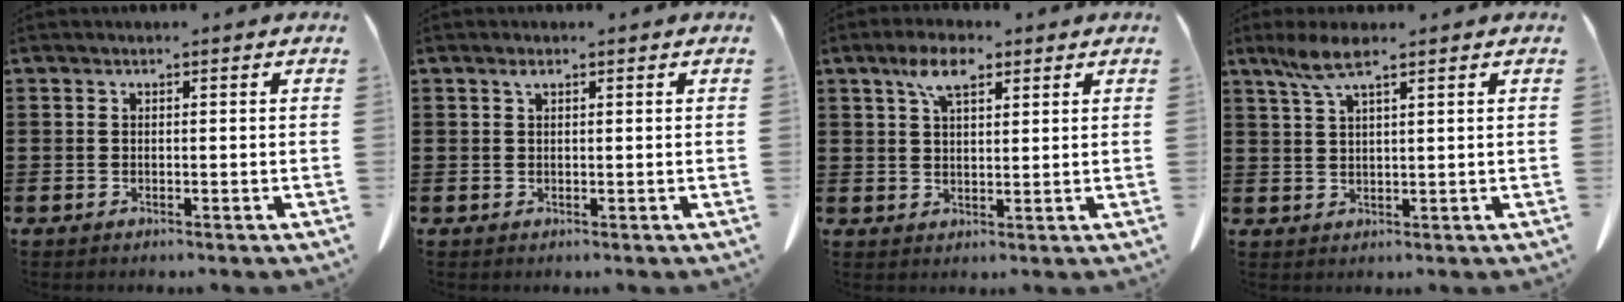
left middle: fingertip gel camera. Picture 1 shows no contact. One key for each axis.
{"total": 0.9, "fx": 0.5, "fy": 0.3, "fz": 0.7, "tx": -0.015, "ty": 0.001, "tz": 0.009}
{"total": 5.6, "fx": 3.3, "fy": 2.1, "fz": 4.0, "tx": -0.080, "ty": 0.004, "tz": 0.058}
{"total": 4.7, "fx": 2.9, "fy": 0.7, "fz": 3.7, "tx": -0.086, "ty": -0.002, "tz": 0.051}